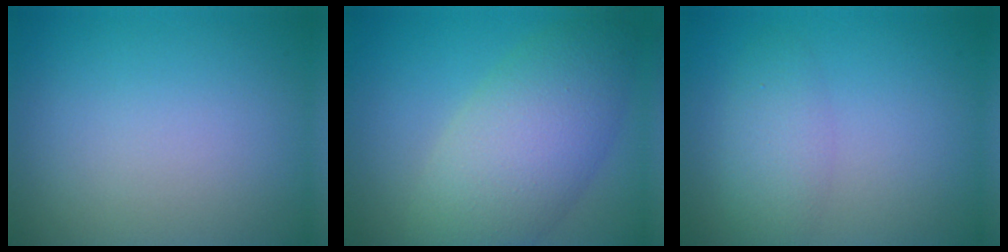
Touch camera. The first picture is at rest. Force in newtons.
{"total": 7.7, "press": 7.7, "slide": 0.5}
{"total": 1.8, "press": 1.8, "slide": 0.2}